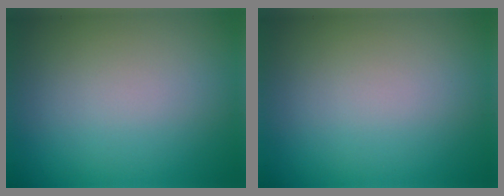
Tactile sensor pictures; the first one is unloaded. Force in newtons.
{"total": 0.0}